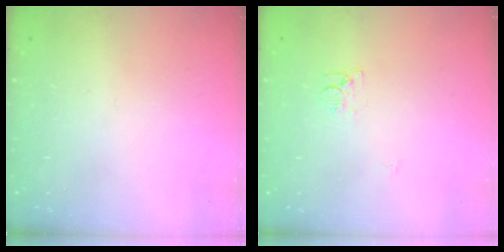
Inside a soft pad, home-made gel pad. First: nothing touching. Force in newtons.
{"total": 5.5, "press": 5.5, "slide": 0.4}